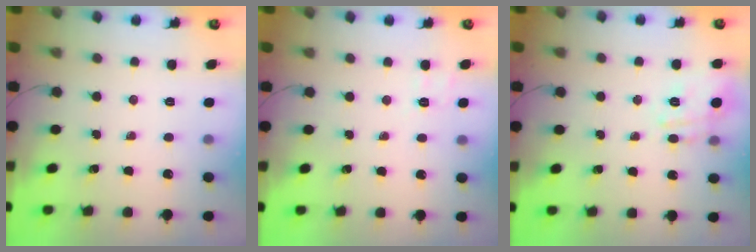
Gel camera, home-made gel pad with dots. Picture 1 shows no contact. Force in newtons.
{"total": 2.4, "press": 1.7, "slide": 1.7}
{"total": 5.5, "press": 5.4, "slide": 0.9}